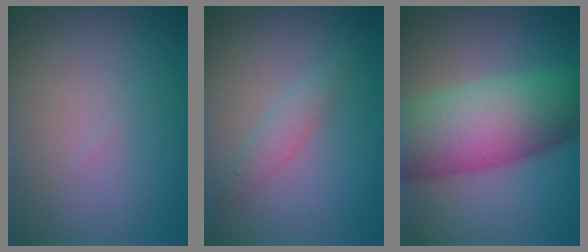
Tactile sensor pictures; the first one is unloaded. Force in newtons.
{"total": 1.7, "press": 1.7, "slide": 0.0}
{"total": 11.2, "press": 11.2, "slide": 0.3}